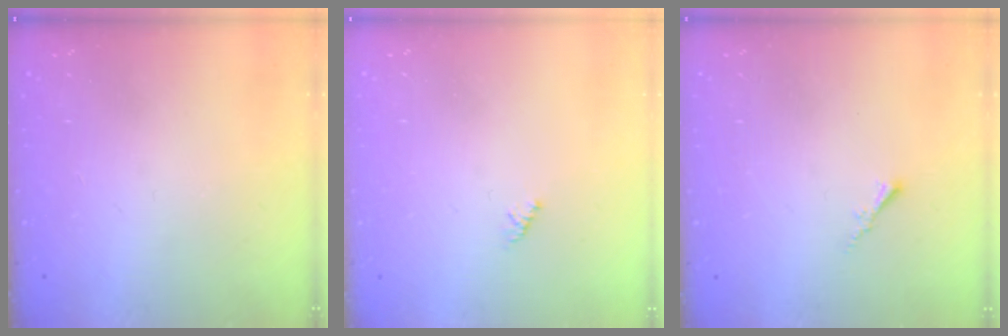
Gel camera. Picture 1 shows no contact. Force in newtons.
{"total": 1.5, "press": 1.4, "slide": 0.4}
{"total": 0.5, "press": 0.4, "slide": 0.3}